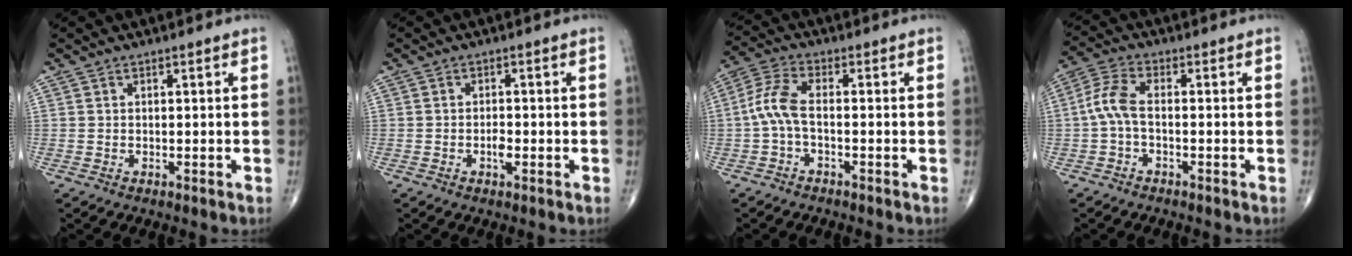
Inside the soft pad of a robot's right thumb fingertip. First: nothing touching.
{"total": 1.9, "force": [-0.7, 0.8, 1.6], "torque": [-0.023, 0.001, -0.014]}
{"total": 6.0, "force": [-1.0, 2.2, 5.5], "torque": [-0.133, 0.022, -0.030]}
{"total": 5.5, "force": [-0.8, 2.3, 4.9], "torque": [-0.117, 0.018, -0.026]}